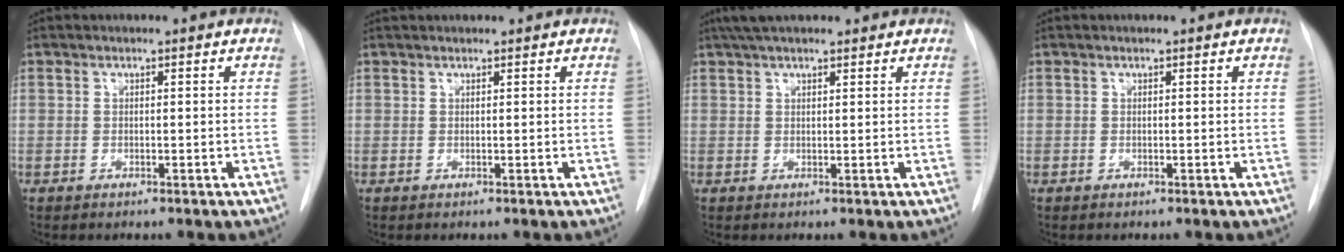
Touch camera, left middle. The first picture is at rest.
{"total": 1.7, "force": [1.6, 0.2, 0.5], "torque": [-0.008, 0.026, 0.029]}
{"total": 6.3, "force": [5.1, 1.6, 3.4], "torque": [-0.055, 0.036, 0.086]}
{"total": 0.0}